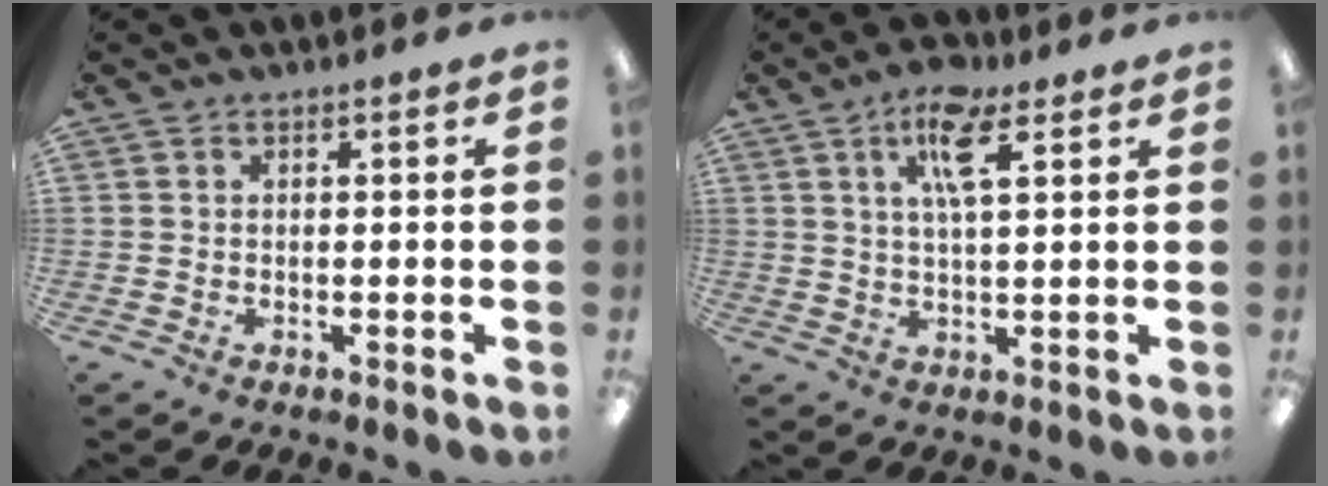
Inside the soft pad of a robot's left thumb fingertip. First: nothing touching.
{"total": 9.5, "force": [4.9, 3.3, 7.4], "torque": [-0.132, -0.001, 0.081]}